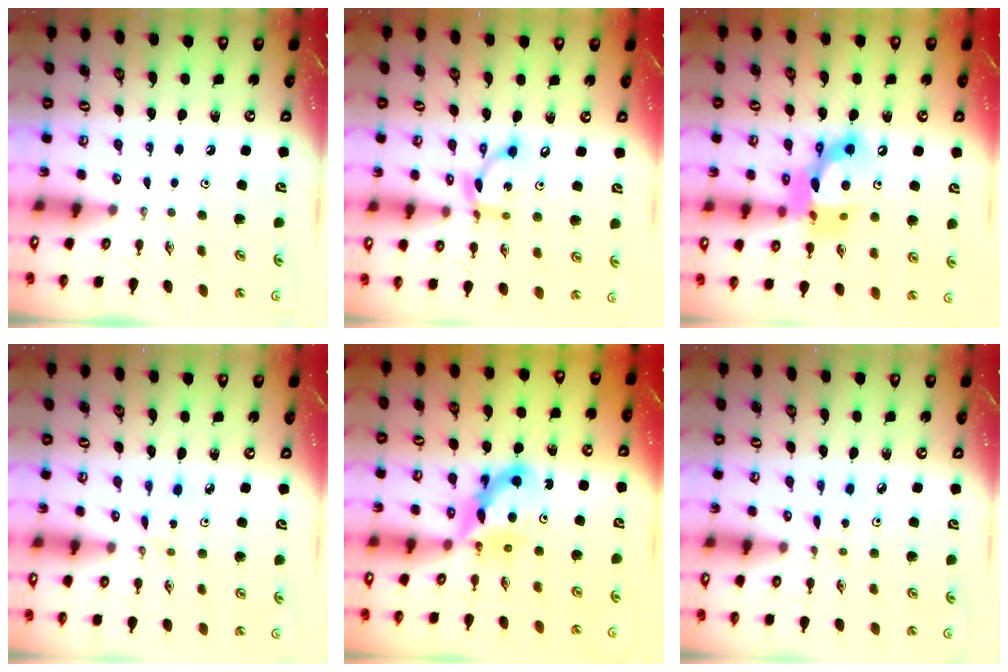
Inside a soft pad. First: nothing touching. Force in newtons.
{"total": 10.3, "press": 10.3, "slide": 0.4}
{"total": 15.9, "press": 15.9, "slide": 0.9}
{"total": 1.9, "press": 1.9, "slide": 0.2}
{"total": 6.9, "press": 6.8, "slide": 0.6}
{"total": 2.5, "press": 2.5, "slide": 0.3}